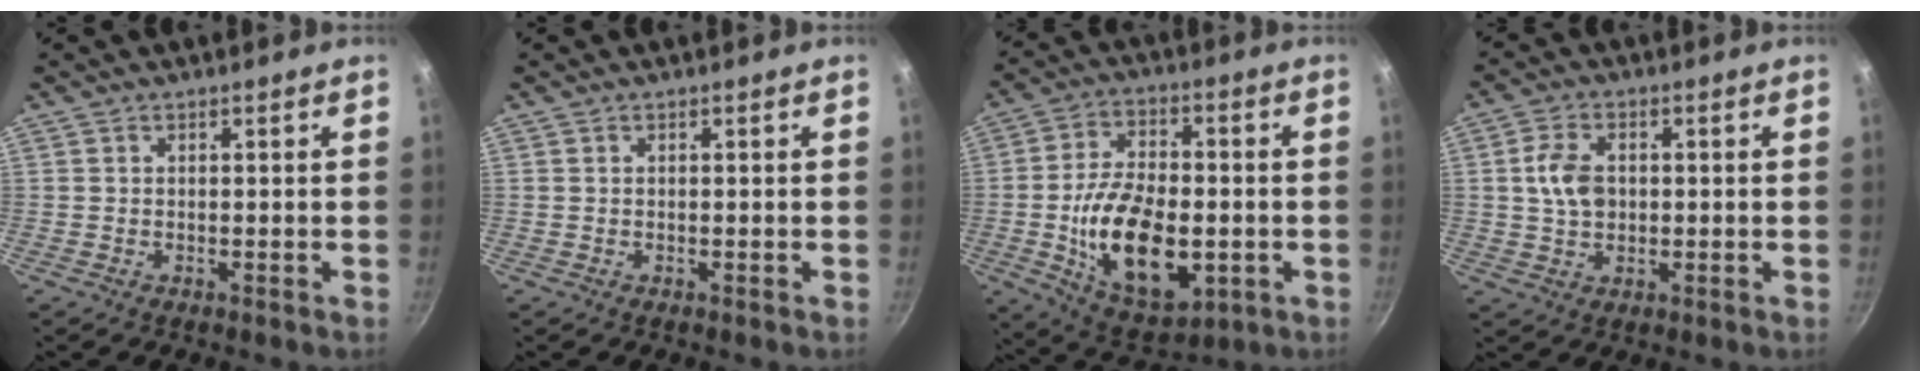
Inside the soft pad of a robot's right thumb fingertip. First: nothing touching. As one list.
[{"total": 0.0}, {"total": 19.5, "force": [-3.5, 11.0, 15.8], "torque": [-0.259, 0.008, -0.047]}, {"total": 6.5, "force": [0.6, 4.6, 4.6], "torque": [-0.078, 0.008, 0.010]}]